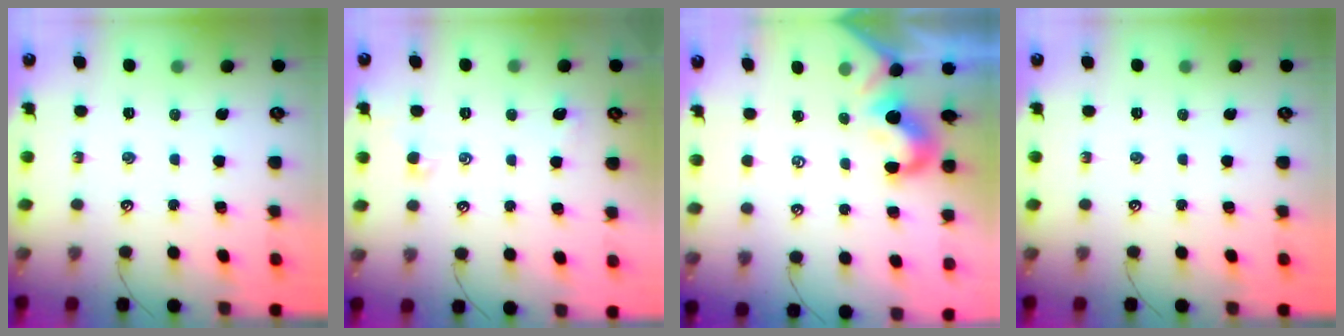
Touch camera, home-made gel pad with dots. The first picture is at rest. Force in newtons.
{"total": 0.9, "press": 0.6, "slide": 0.6}
{"total": 1.5, "press": 1.2, "slide": 0.9}
{"total": 0.0}